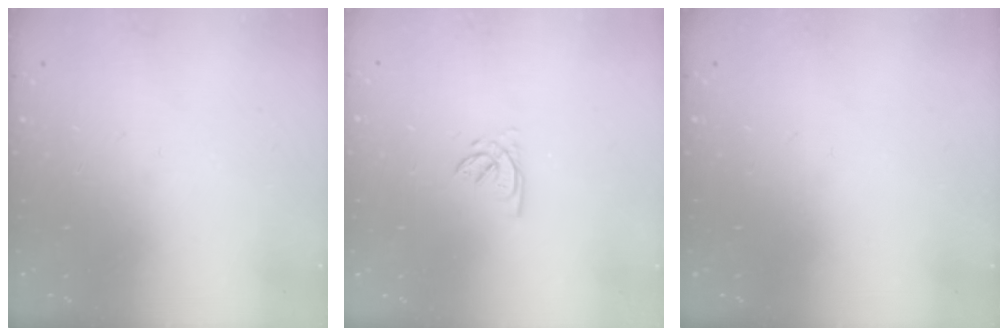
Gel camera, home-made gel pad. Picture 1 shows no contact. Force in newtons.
{"total": 2.2, "press": 2.2, "slide": 0.3}
{"total": 0.0}